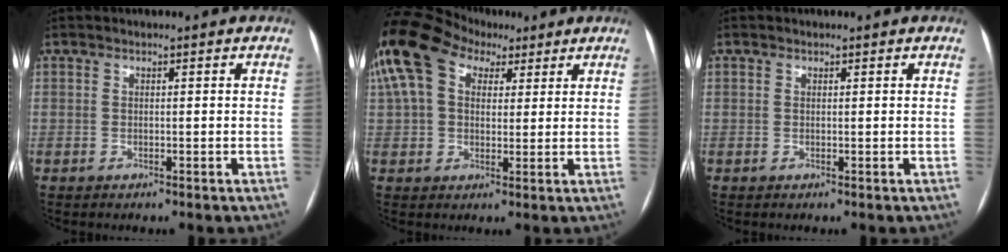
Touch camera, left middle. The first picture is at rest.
{"total": 13.0, "force": [6.3, 7.9, 8.2], "torque": [-0.198, 0.066, 0.117]}
{"total": 1.0, "force": [-0.3, -0.5, -0.8], "torque": [0.012, -0.007, -0.005]}